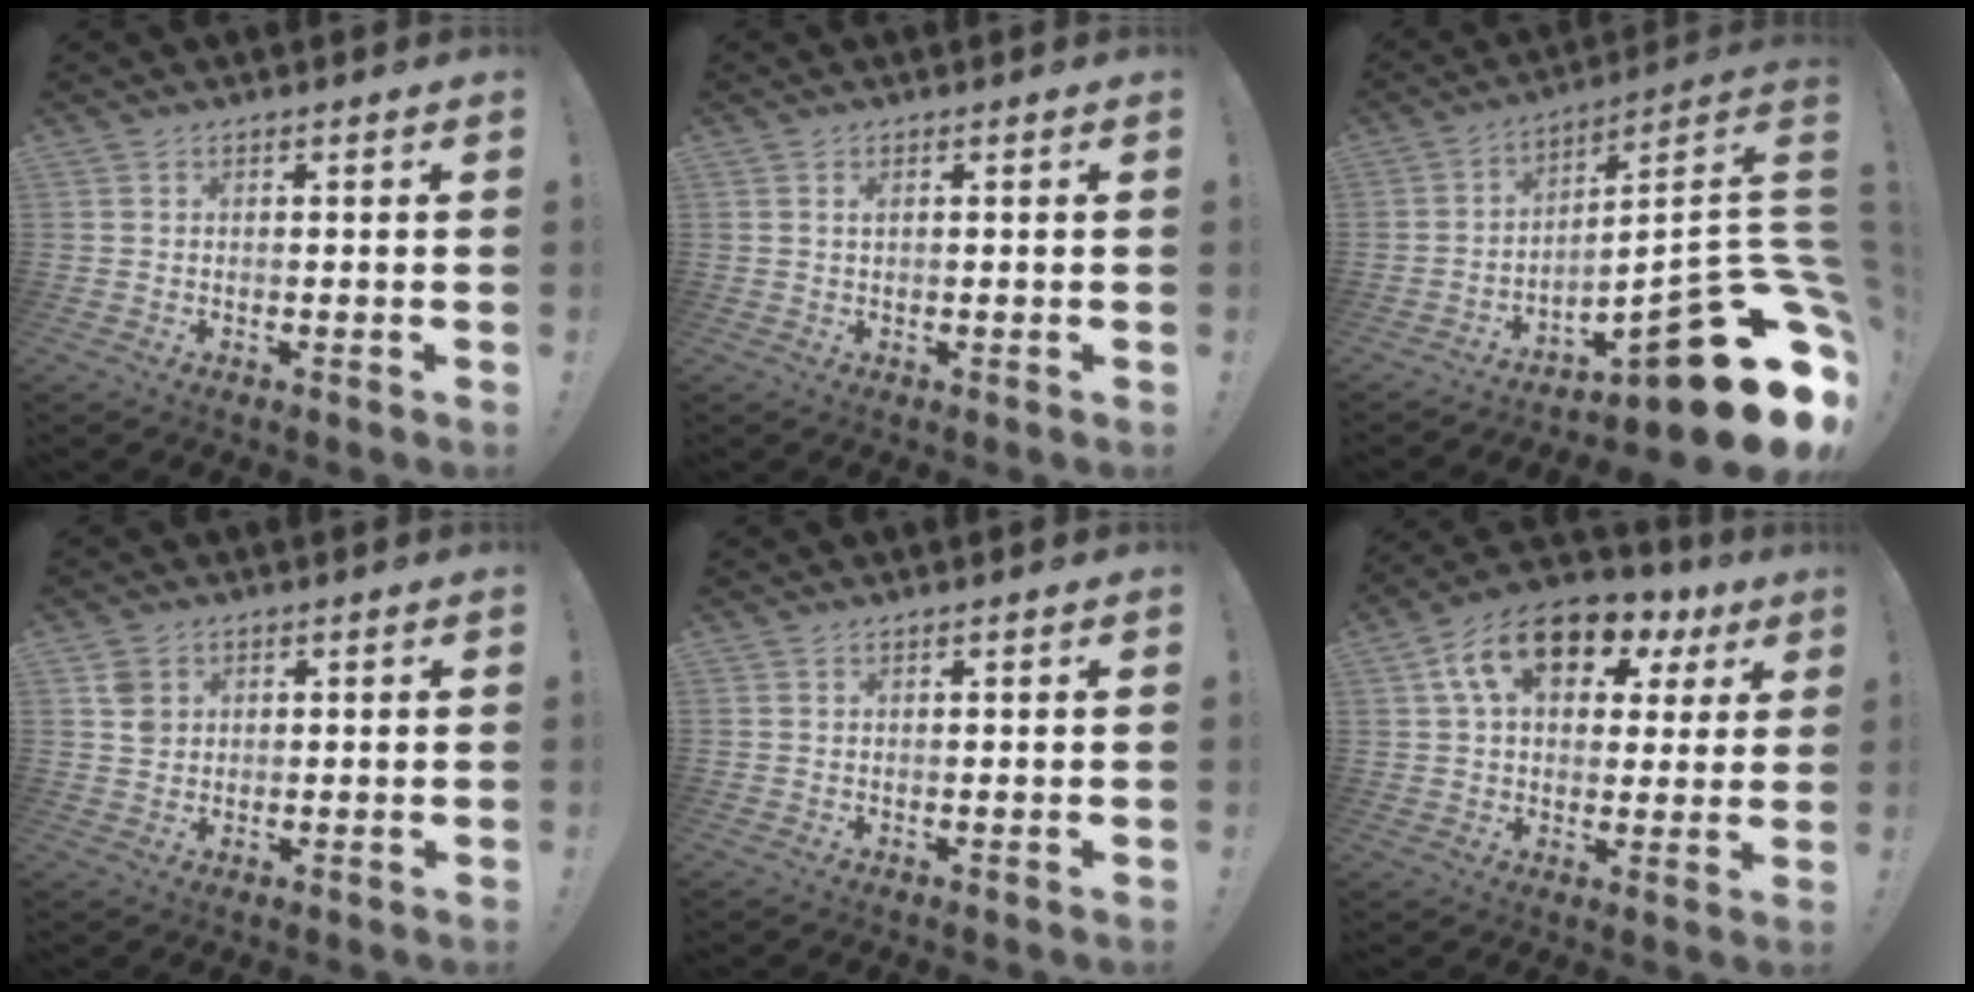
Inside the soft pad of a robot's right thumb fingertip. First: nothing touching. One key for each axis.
{"total": 0.7, "fx": 0.4, "fy": 0.3, "fz": 0.5, "tx": -0.002, "ty": -0.002, "tz": 0.006}
{"total": 20.7, "fx": -9.8, "fy": 4.5, "fz": 17.6, "tx": -0.213, "ty": 0.019, "tz": -0.156}
{"total": 5.3, "fx": 2.1, "fy": 4.5, "fz": 1.7, "tx": -0.014, "ty": -0.004, "tz": 0.041}
{"total": 0.6, "fx": 0.5, "fy": -0.1, "fz": 0.3, "tx": 0.001, "ty": -0.002, "tz": 0.008}
{"total": 16.3, "fx": 7.7, "fy": 9.9, "fz": 10.4, "tx": -0.165, "ty": -0.025, "tz": 0.136}